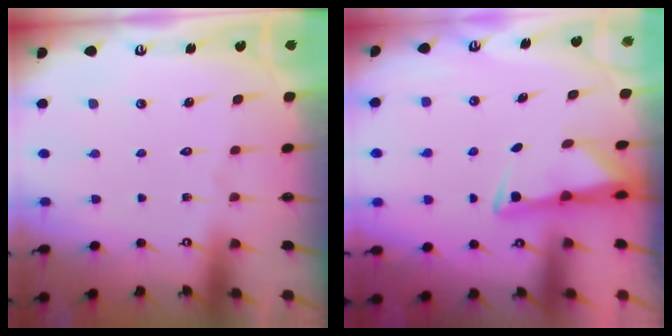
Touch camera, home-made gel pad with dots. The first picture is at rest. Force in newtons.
{"total": 3.0, "press": 2.9, "slide": 0.5}